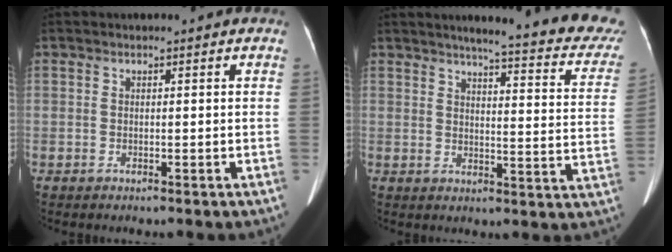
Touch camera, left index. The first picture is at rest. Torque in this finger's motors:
{"motor_torque": [0.92, -1.23, 0.05, 0.03]}